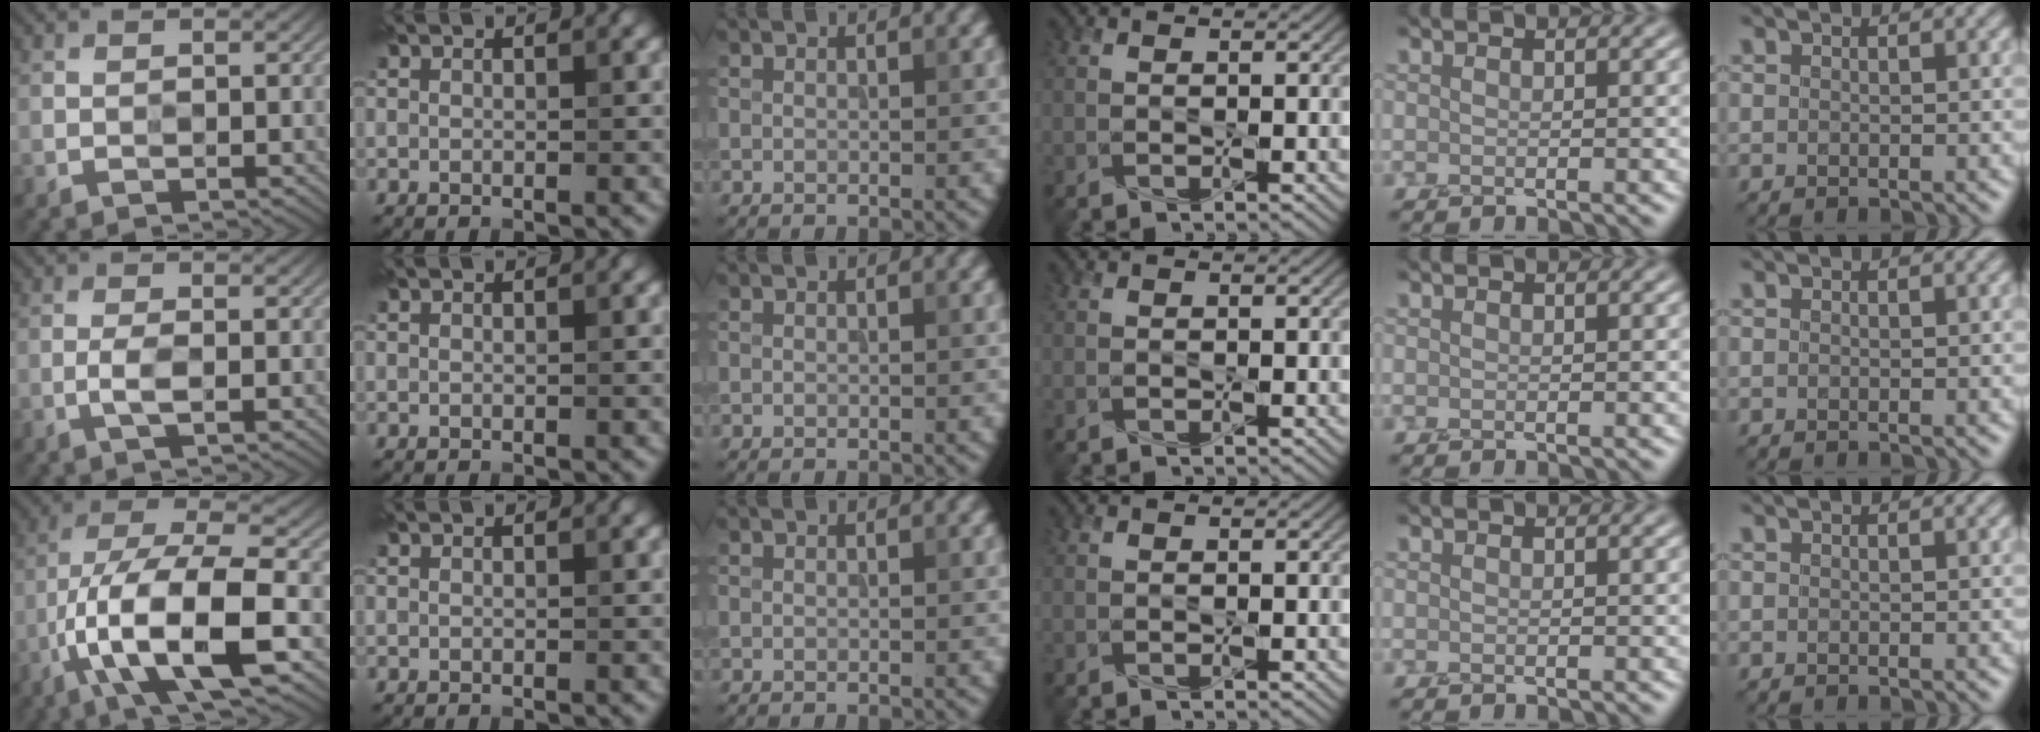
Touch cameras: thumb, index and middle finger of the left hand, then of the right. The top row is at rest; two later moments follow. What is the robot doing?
{"motion": "wipe", "object": "whiteboard"}